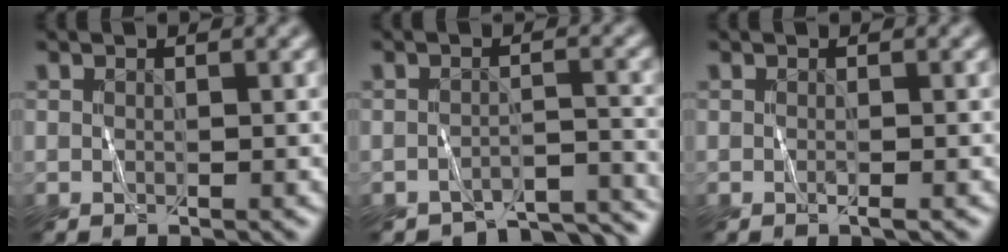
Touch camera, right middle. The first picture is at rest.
{"total": 5.2, "force": [-4.9, 1.2, 1.2], "torque": [-0.013, -0.011, -0.062]}
{"total": 0.6, "force": [0.0, 0.0, 0.6], "torque": [-0.010, -0.001, -0.001]}